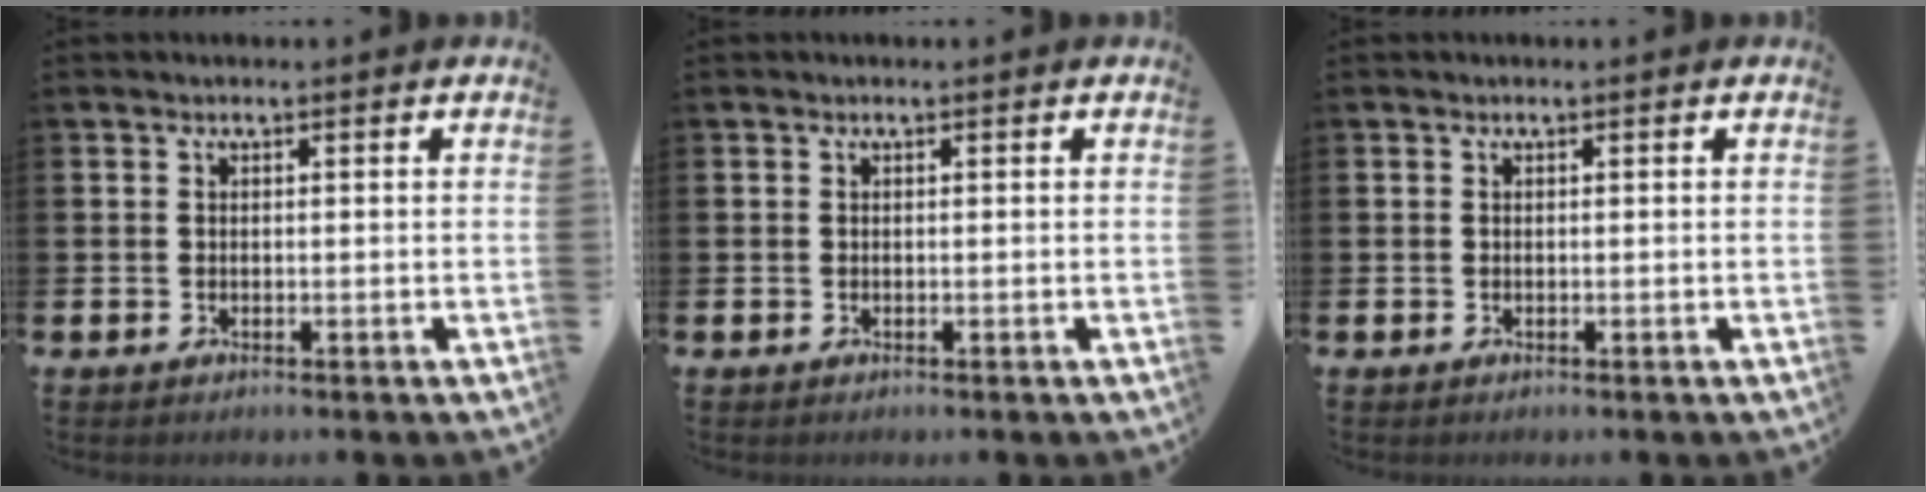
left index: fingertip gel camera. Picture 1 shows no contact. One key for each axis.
{"total": 0.0}
{"total": 0.0}